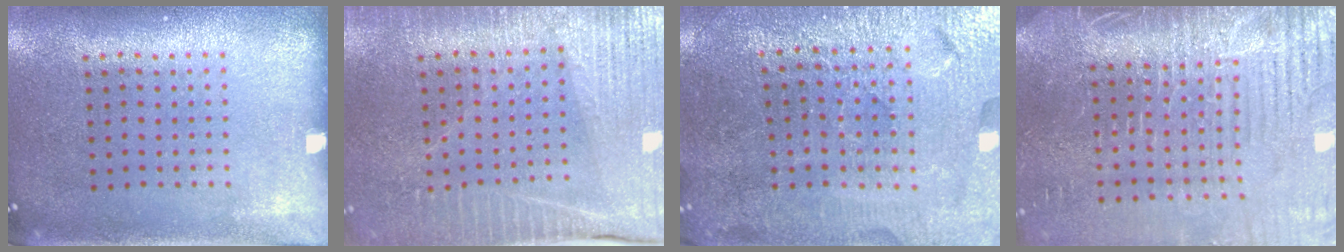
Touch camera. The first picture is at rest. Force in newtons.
{"total": 3.5, "press": 3.4, "slide": 0.8}
{"total": 3.4, "press": 3.4, "slide": 0.2}
{"total": 4.3, "press": 3.8, "slide": 2.1}